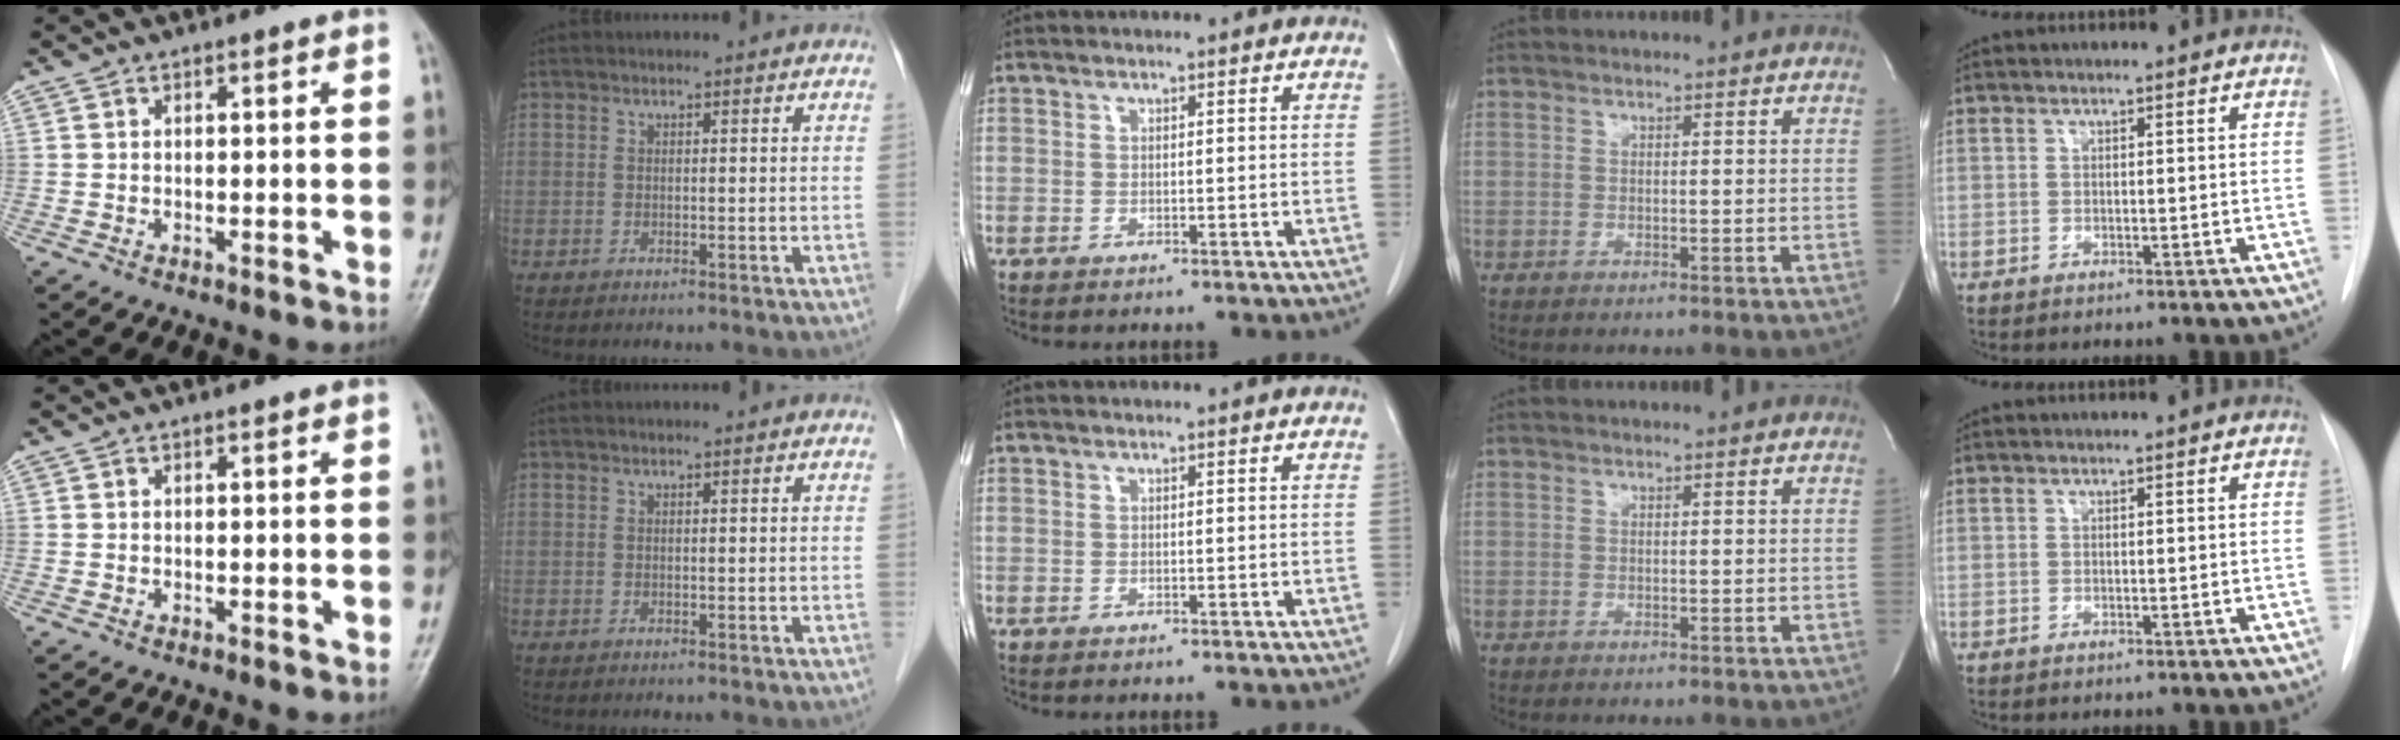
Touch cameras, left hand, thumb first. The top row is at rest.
{}